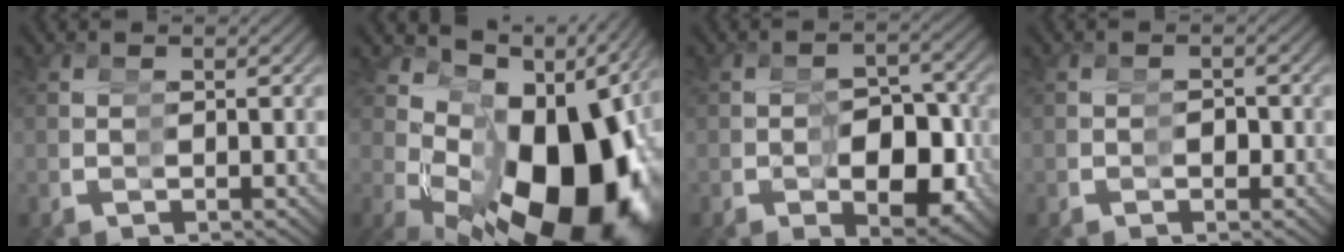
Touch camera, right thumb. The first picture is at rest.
{"total": 21.6, "force": [-1.4, 13.6, 16.8], "torque": [-0.265, -0.045, 0.003]}
{"total": 7.6, "force": [-1.6, 4.8, 5.7], "torque": [-0.088, -0.028, -0.014]}
{"total": 1.5, "force": [-0.5, 1.1, 1.0], "torque": [-0.007, -0.006, -0.009]}